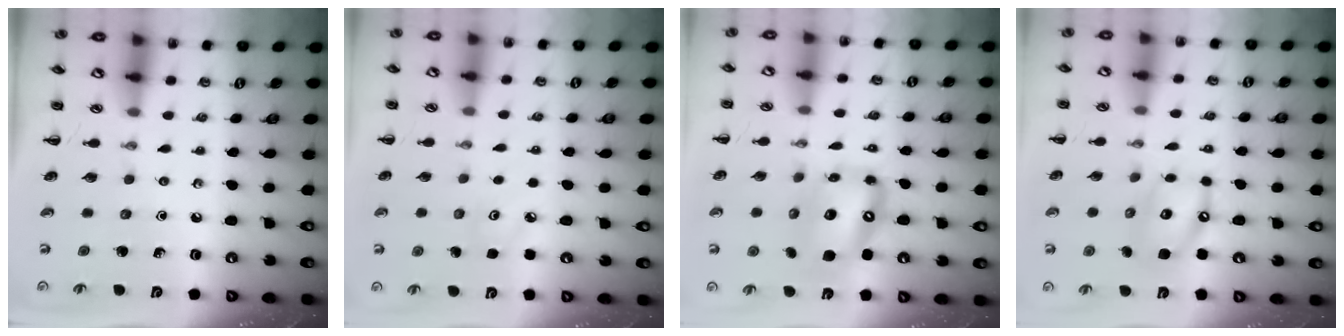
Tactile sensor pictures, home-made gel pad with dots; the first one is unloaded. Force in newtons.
{"total": 3.9, "press": 3.7, "slide": 1.1}
{"total": 11.9, "press": 11.4, "slide": 3.1}
{"total": 12.3, "press": 12.0, "slide": 2.5}